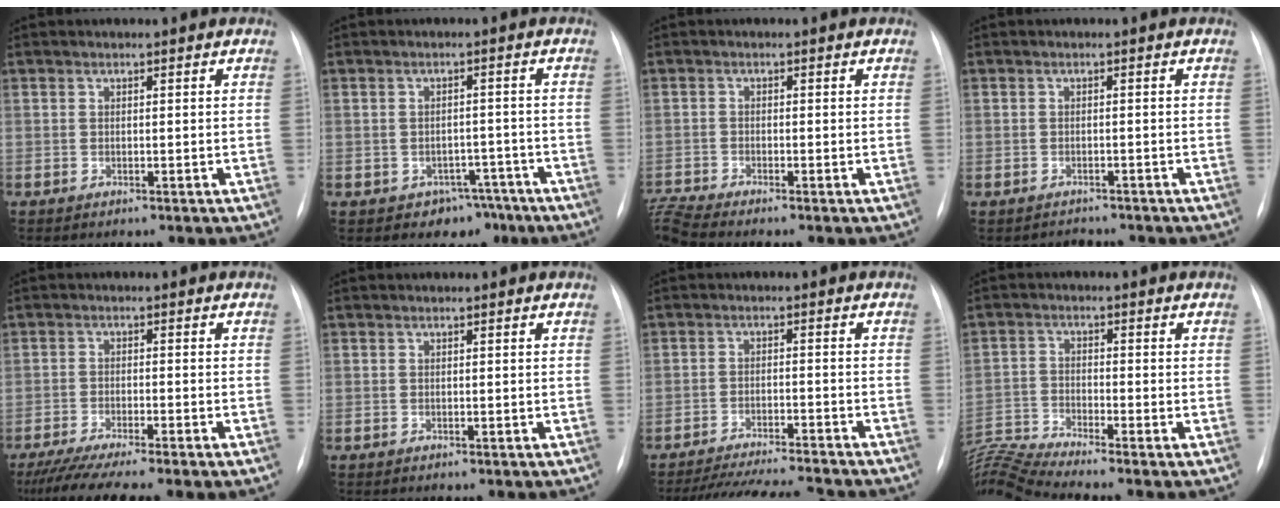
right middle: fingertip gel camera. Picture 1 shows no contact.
{"total": 4.1, "force": [-2.8, 3.0, 0.4], "torque": [0.008, 0.018, -0.031]}
{"total": 3.9, "force": [-3.6, -1.3, 0.8], "torque": [-0.032, -0.010, -0.071]}
{"total": 1.8, "force": [-1.7, 0.4, -0.5], "torque": [0.006, -0.004, -0.023]}
{"total": 10.7, "force": [-8.5, 0.0, 6.4], "torque": [-0.091, -0.025, -0.133]}
{"total": 0.0}
{"total": 16.1, "force": [-14.7, 0.8, 6.5], "torque": [-0.114, -0.028, -0.211]}
{"total": 10.6, "force": [-9.9, -2.0, 3.3], "torque": [-0.085, 0.002, -0.188]}